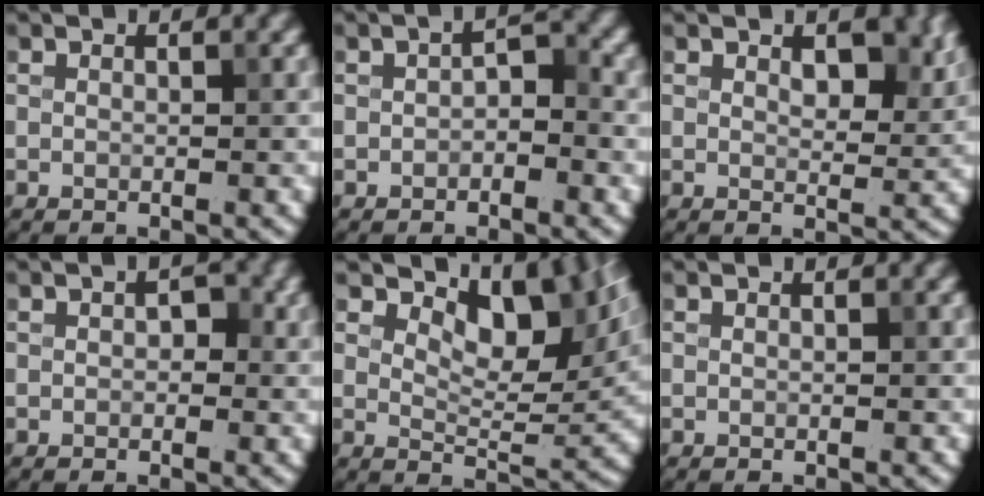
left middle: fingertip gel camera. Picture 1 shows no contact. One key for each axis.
{"total": 1.8, "fx": -0.6, "fy": 1.0, "fz": 1.4, "tx": -0.020, "ty": 0.007, "tz": -0.013}
{"total": 3.4, "fx": 1.6, "fy": 1.8, "fz": 2.4, "tx": -0.034, "ty": -0.006, "tz": 0.026}
{"total": 1.4, "fx": 0.1, "fy": 1.1, "fz": 1.0, "tx": -0.010, "ty": -0.001, "tz": -0.003}
{"total": 7.5, "fx": 4.5, "fy": 3.1, "fz": 5.2, "tx": -0.072, "ty": -0.007, "tz": 0.072}
{"total": 0.0}